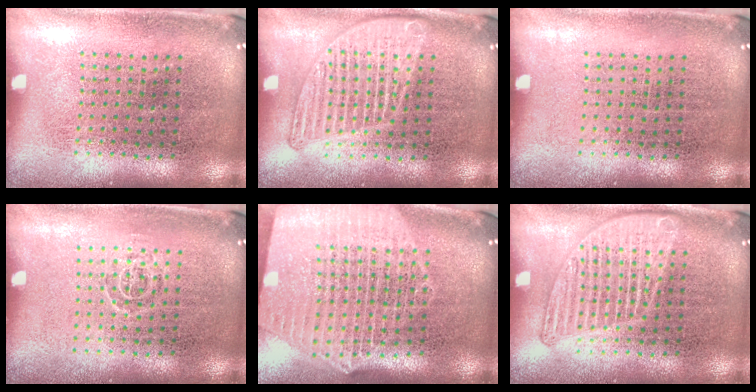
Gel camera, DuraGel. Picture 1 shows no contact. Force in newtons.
{"total": 1.3, "press": 1.3, "slide": 0.1}
{"total": 0.0}
{"total": 0.7, "press": 0.5, "slide": 0.5}
{"total": 2.8, "press": 2.3, "slide": 1.5}
{"total": 1.3, "press": 1.3, "slide": 0.1}